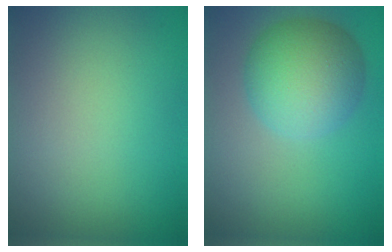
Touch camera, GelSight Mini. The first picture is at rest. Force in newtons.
{"total": 6.9, "press": 6.9, "slide": 0.3}